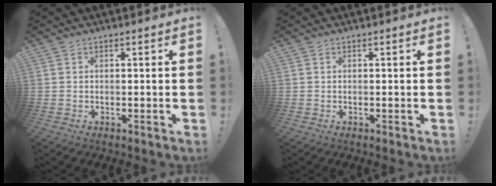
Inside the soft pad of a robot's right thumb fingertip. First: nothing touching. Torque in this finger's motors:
{"motor_torque": [0.01, -0.01, 0.00, 0.05, 0.00]}